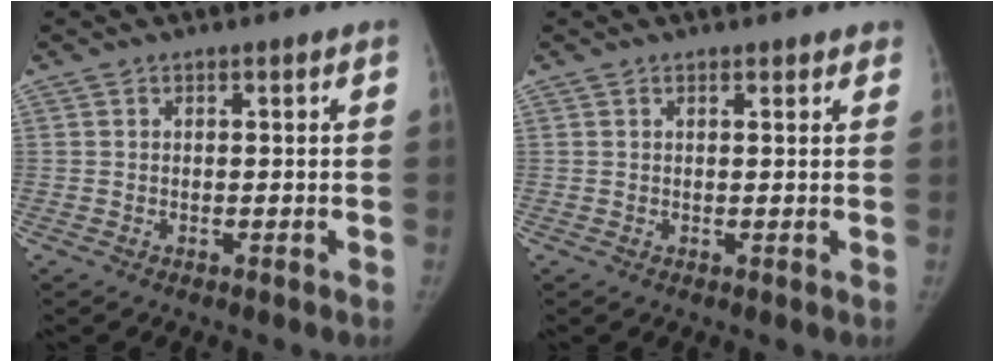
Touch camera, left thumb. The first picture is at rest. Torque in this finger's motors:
{"motor_torque": [-0.33, -0.10, -0.37, 0.13, -0.01]}